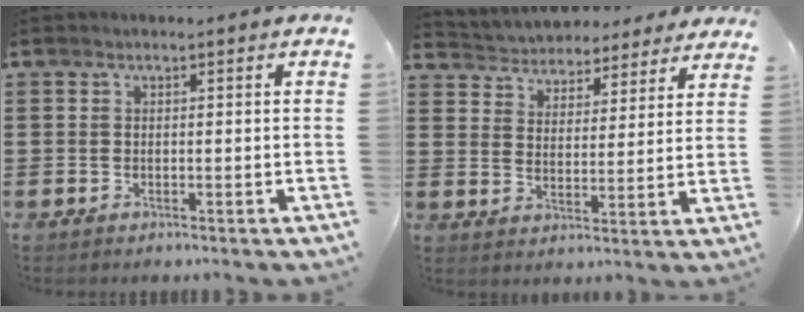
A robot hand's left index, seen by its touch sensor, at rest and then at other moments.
{"total": 4.0, "force": [3.8, 0.6, -0.6], "torque": [-0.013, -0.026, 0.064]}